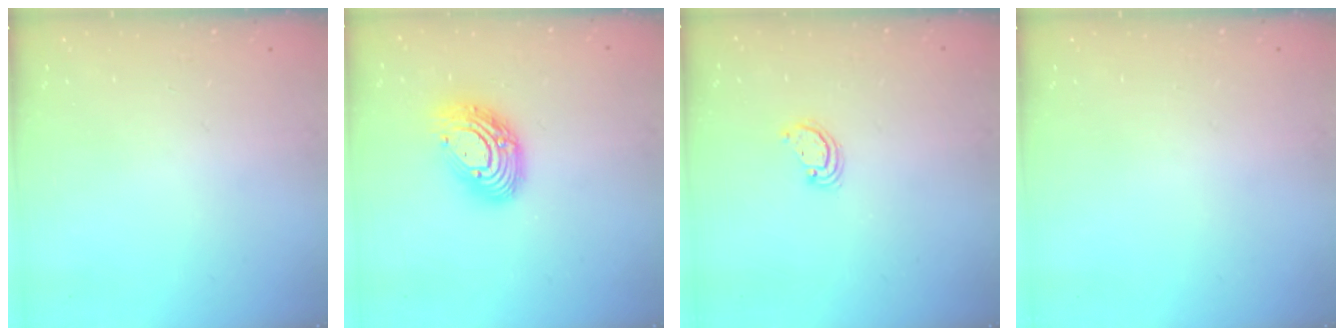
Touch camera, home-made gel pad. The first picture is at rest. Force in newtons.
{"total": 13.4, "press": 13.3, "slide": 1.4}
{"total": 2.5, "press": 2.5, "slide": 0.2}
{"total": 0.0}